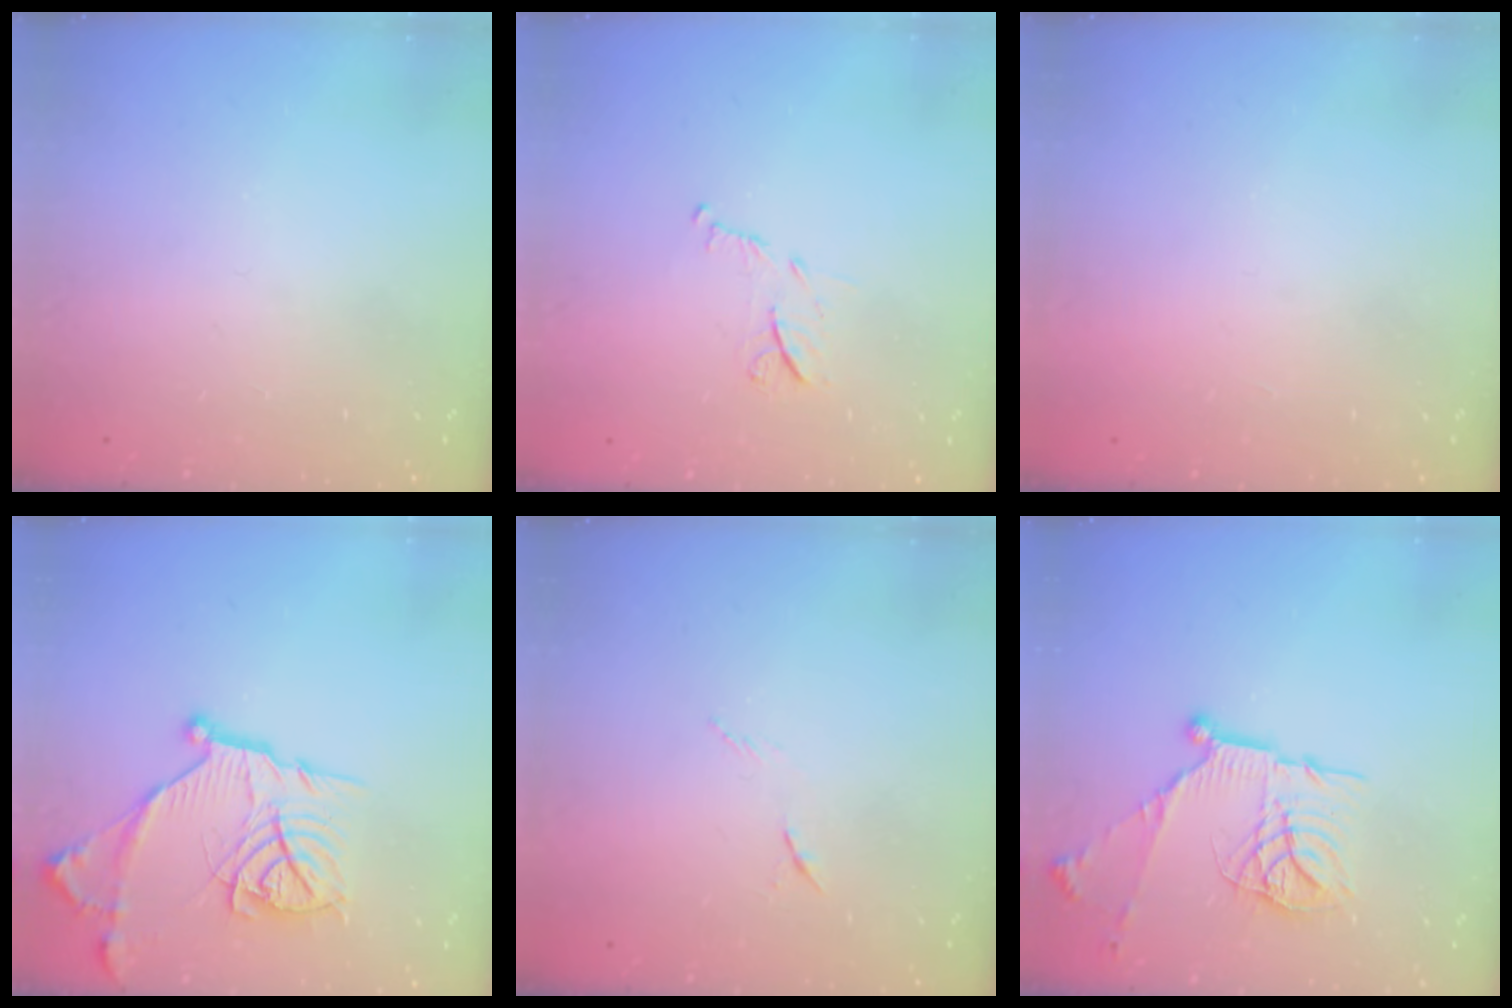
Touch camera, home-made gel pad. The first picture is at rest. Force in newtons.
{"total": 7.5, "press": 7.4, "slide": 0.3}
{"total": 1.6, "press": 1.6, "slide": 0.1}
{"total": 17.5, "press": 17.4, "slide": 1.6}
{"total": 6.2, "press": 6.1, "slide": 0.9}
{"total": 17.9, "press": 17.8, "slide": 1.6}